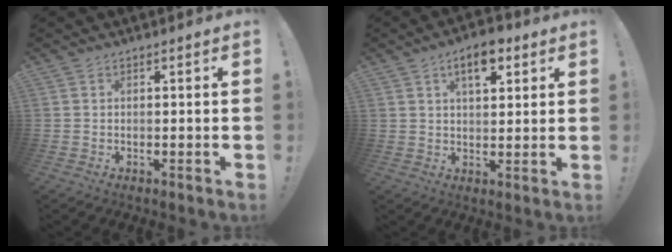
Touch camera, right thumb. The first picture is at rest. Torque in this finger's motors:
{"motor_torque": [0.96, 1.31, 0.61, 0.21, 0.00]}